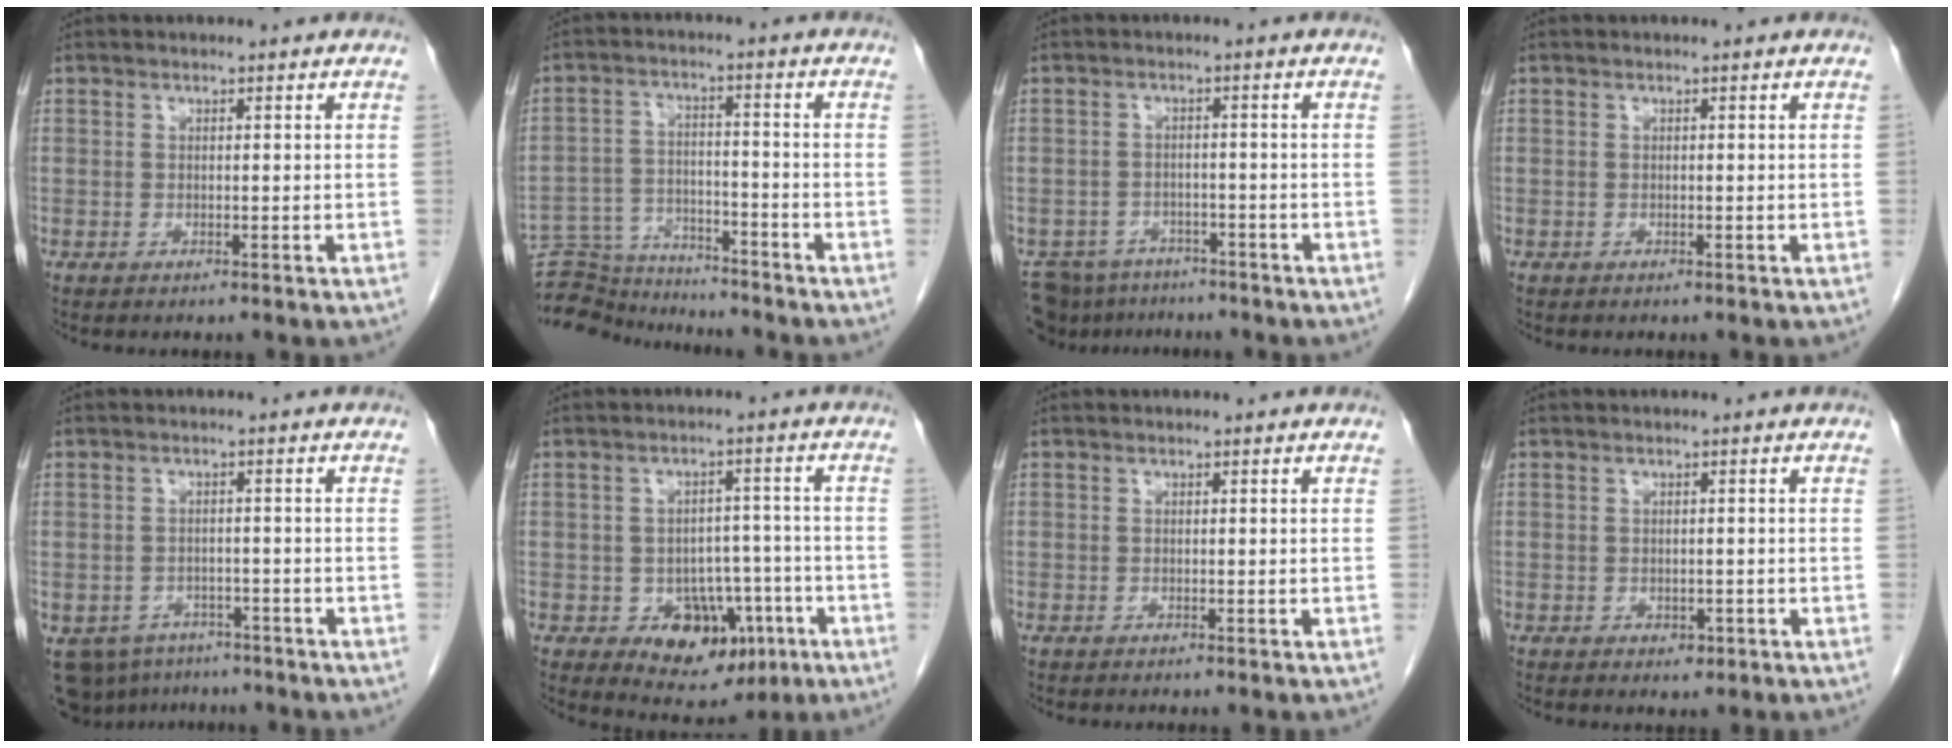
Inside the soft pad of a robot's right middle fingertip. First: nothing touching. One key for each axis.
{"total": 11.5, "fx": -11.3, "fy": 2.1, "fz": 1.0, "tx": -0.016, "ty": 0.025, "tz": -0.184}
{"total": 7.2, "fx": -6.1, "fy": 3.7, "fz": 0.7, "tx": -0.012, "ty": -0.001, "tz": -0.088}
{"total": 0.0}
{"total": 8.5, "fx": -5.8, "fy": 5.9, "fz": 2.0, "tx": -0.045, "ty": -0.001, "tz": -0.075}
{"total": 9.7, "fx": -4.0, "fy": 6.3, "fz": 6.2, "tx": -0.078, "ty": 0.011, "tz": -0.046}
{"total": 0.0}
{"total": 1.5, "fx": -0.7, "fy": 1.0, "fz": 0.9, "tx": -0.010, "ty": 0.001, "tz": -0.003}